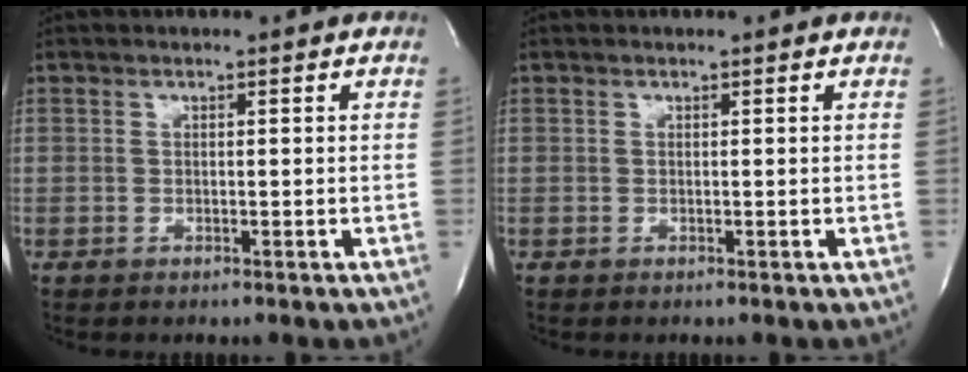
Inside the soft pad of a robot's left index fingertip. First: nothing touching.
{"total": 0.0}